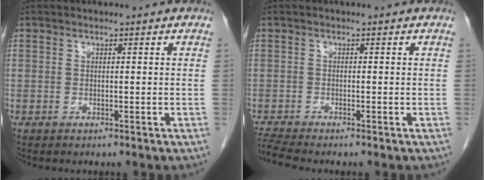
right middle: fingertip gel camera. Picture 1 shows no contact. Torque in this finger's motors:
{"motor_torque": [0.22, -0.21, -0.02, 0.00]}